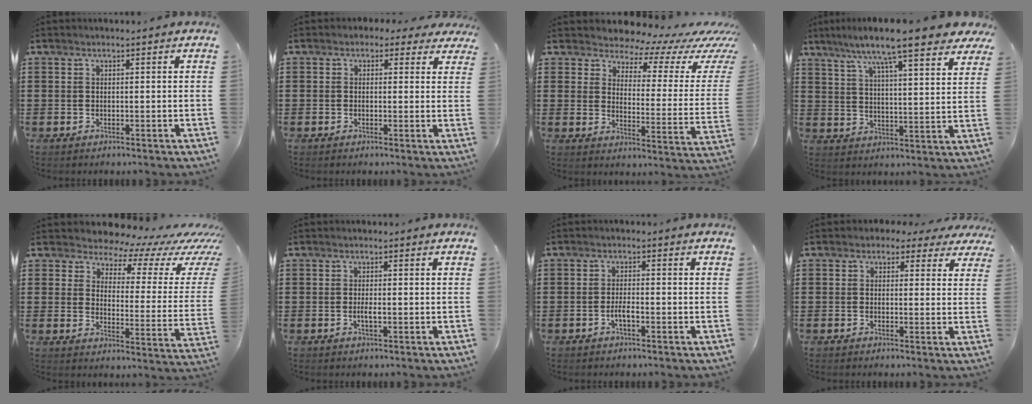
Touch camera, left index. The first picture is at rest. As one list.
[{"total": 1.7, "force": [0.7, 1.4, 0.7], "torque": [-0.011, 0.006, 0.008]}, {"total": 6.0, "force": [5.5, 2.1, 1.3], "torque": [-0.034, -0.049, 0.091]}, {"total": 10.0, "force": [8.2, 0.5, 5.8], "torque": [-0.134, -0.036, 0.135]}, {"total": 6.7, "force": [5.9, 2.6, 1.7], "torque": [-0.043, -0.049, 0.099]}, {"total": 1.5, "force": [-0.4, 0.3, 1.4], "torque": [-0.026, -0.001, -0.007]}, {"total": 2.3, "force": [-1.1, 0.6, 1.9], "torque": [-0.042, 0.000, -0.023]}, {"total": 1.9, "force": [0.9, 1.6, 0.7], "torque": [-0.013, 0.006, 0.014]}]